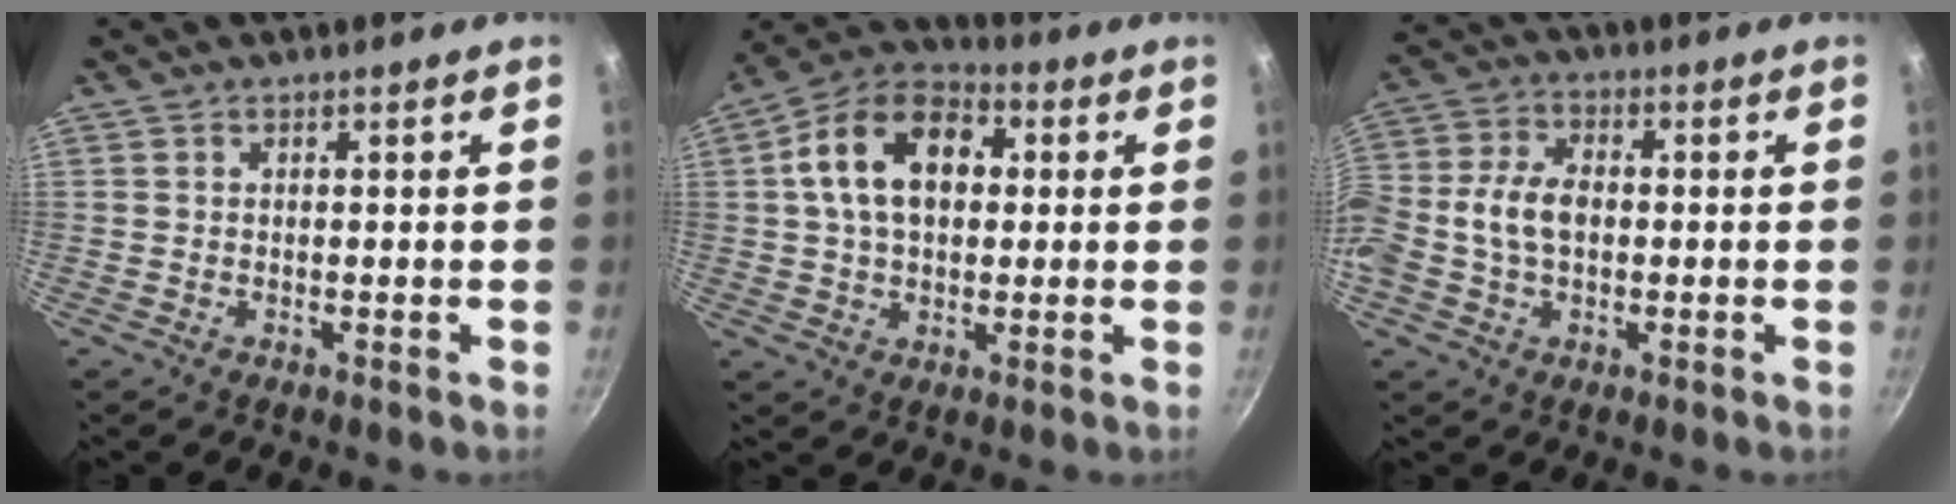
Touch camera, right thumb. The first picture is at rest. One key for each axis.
{"total": 14.1, "fx": 2.4, "fy": 9.5, "fz": 10.1, "tx": -0.139, "ty": 0.025, "tz": 0.023}
{"total": 10.7, "fx": -0.8, "fy": 7.3, "fz": 7.7, "tx": -0.144, "ty": 0.031, "tz": -0.029}